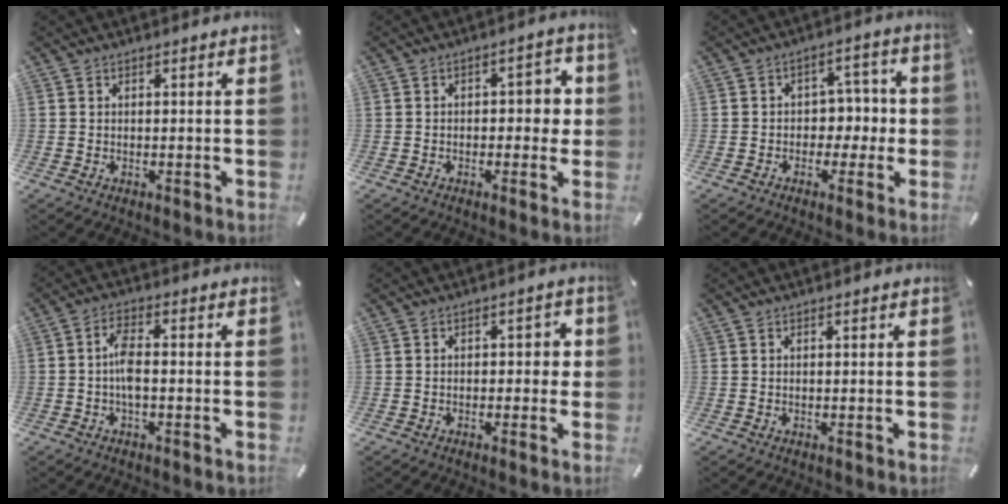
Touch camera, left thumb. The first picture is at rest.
{"total": 5.0, "force": [-0.3, 3.0, 4.0], "torque": [-0.045, 0.003, -0.016]}
{"total": 6.1, "force": [-1.1, 5.2, 3.0], "torque": [-0.037, 0.017, -0.025]}
{"total": 5.4, "force": [-0.9, 2.1, 4.9], "torque": [-0.102, 0.004, -0.019]}
{"total": 2.5, "force": [-0.6, 1.6, 1.9], "torque": [-0.029, 0.008, -0.017]}
{"total": 0.0}